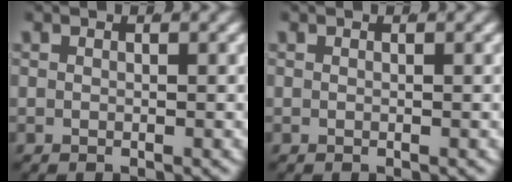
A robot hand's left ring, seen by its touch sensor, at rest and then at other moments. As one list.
[{"total": 0.0}]